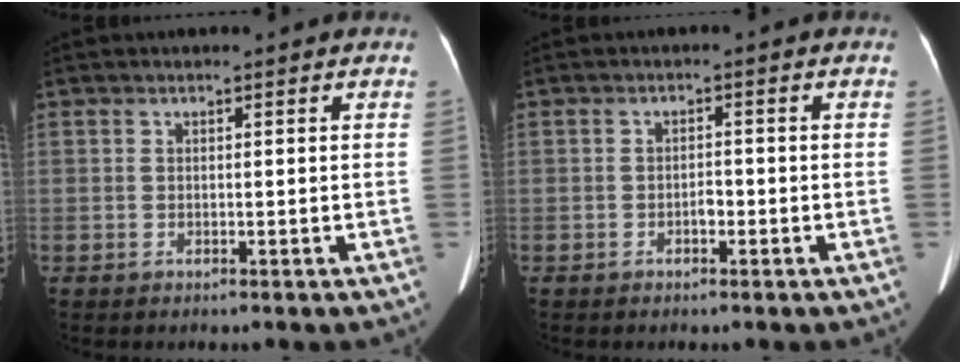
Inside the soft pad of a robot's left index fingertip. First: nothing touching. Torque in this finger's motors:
{"motor_torque": [-0.04, 0.01, 0.01, 0.00]}